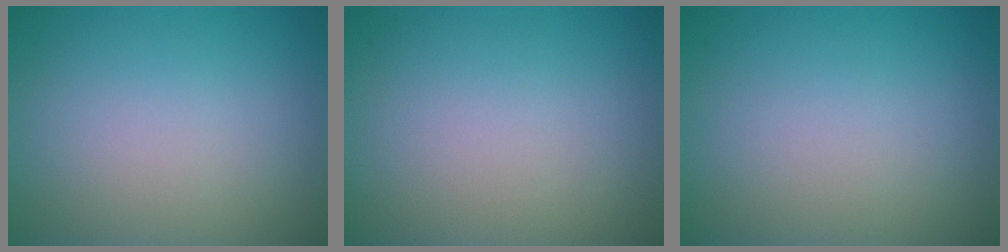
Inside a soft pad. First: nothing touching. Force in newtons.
{"total": 0.0}
{"total": 0.0}